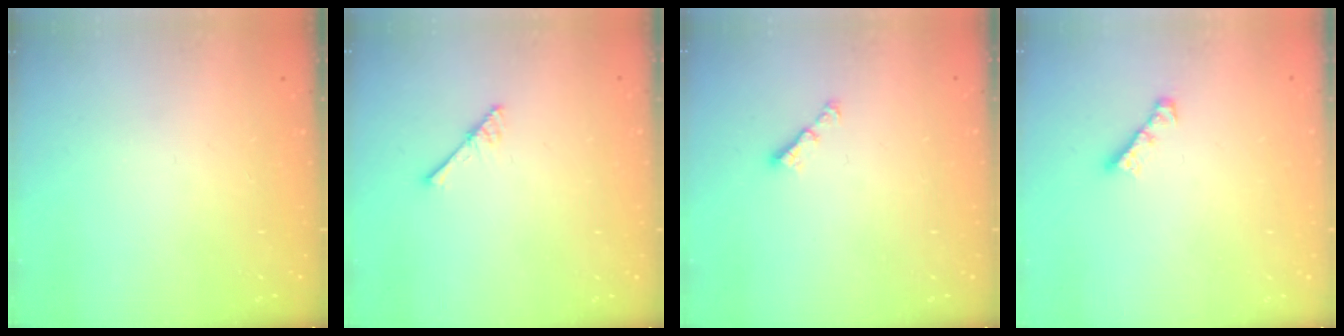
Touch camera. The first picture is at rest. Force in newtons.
{"total": 3.0, "press": 3.0, "slide": 0.3}
{"total": 3.0, "press": 2.9, "slide": 0.5}
{"total": 3.0, "press": 3.0, "slide": 0.3}